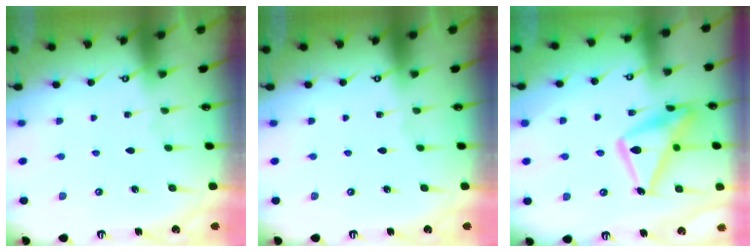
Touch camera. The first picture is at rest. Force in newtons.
{"total": 0.0}
{"total": 18.8, "press": 18.7, "slide": 1.3}